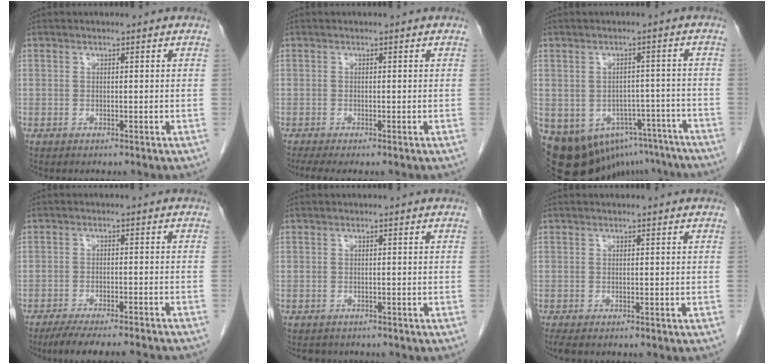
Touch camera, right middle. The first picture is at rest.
{"total": 2.5, "force": [-2.0, 0.1, 1.6], "torque": [-0.028, -0.008, -0.033]}
{"total": 18.5, "force": [-12.3, 11.6, 7.5], "torque": [-0.147, 0.020, -0.137]}
{"total": 13.8, "force": [-12.4, 0.8, 6.1], "torque": [-0.088, -0.017, -0.168]}
{"total": 2.5, "force": [-2.2, 1.2, 0.2], "torque": [-0.006, 0.000, -0.029]}
{"total": 1.2, "force": [-1.0, 0.3, 0.6], "torque": [-0.013, -0.005, -0.016]}